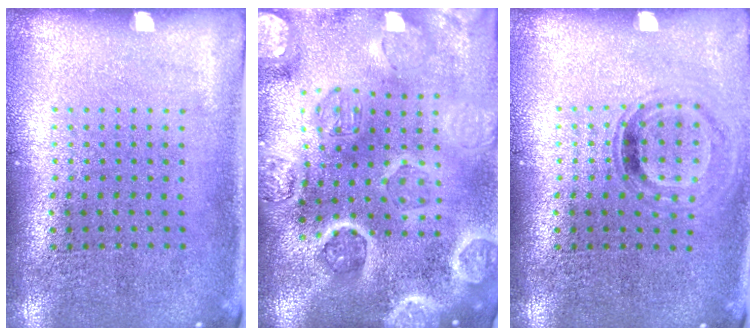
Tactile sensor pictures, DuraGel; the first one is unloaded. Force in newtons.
{"total": 5.2, "press": 4.5, "slide": 2.6}
{"total": 0.9, "press": 0.9, "slide": 0.3}